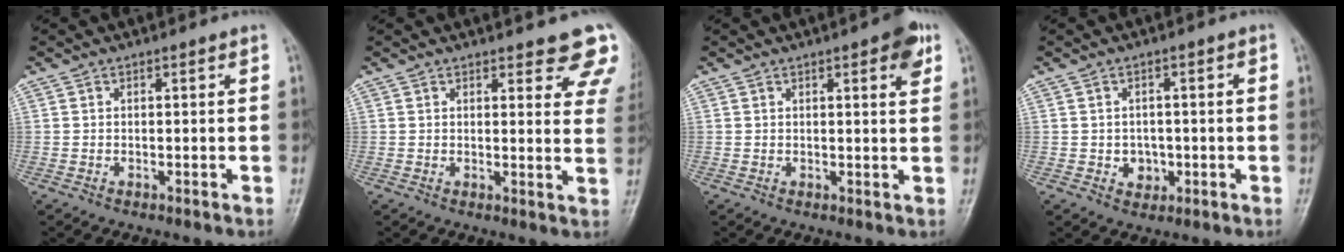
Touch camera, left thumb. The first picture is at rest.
{"total": 10.8, "force": [8.4, 3.4, 5.9], "torque": [-0.024, -0.035, 0.079]}
{"total": 4.7, "force": [2.4, 1.2, 3.9], "torque": [-0.042, -0.006, 0.025]}
{"total": 3.4, "force": [-0.9, 3.1, 1.3], "torque": [0.004, 0.004, -0.009]}